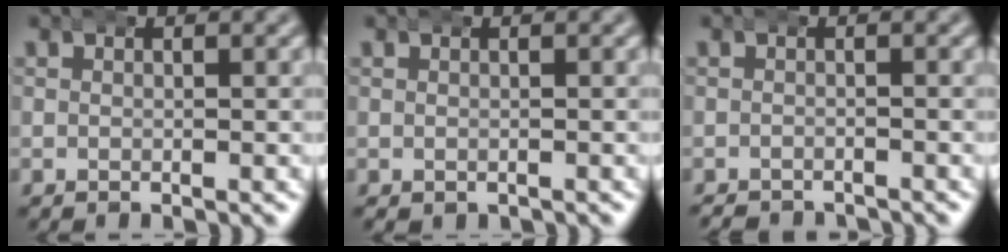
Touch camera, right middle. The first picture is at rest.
{"total": 0.5, "force": [-0.2, 0.4, 0.2], "torque": [-0.008, -0.006, 0.003]}
{"total": 2.1, "force": [-2.1, 0.1, -0.2], "torque": [0.001, -0.014, -0.030]}